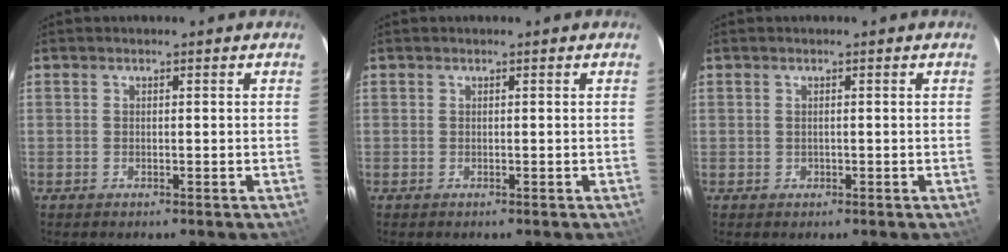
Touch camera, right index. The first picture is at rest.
{"total": 0.0}
{"total": 0.9, "force": [-0.2, 0.9, 0.0], "torque": [0.003, 0.003, 0.001]}